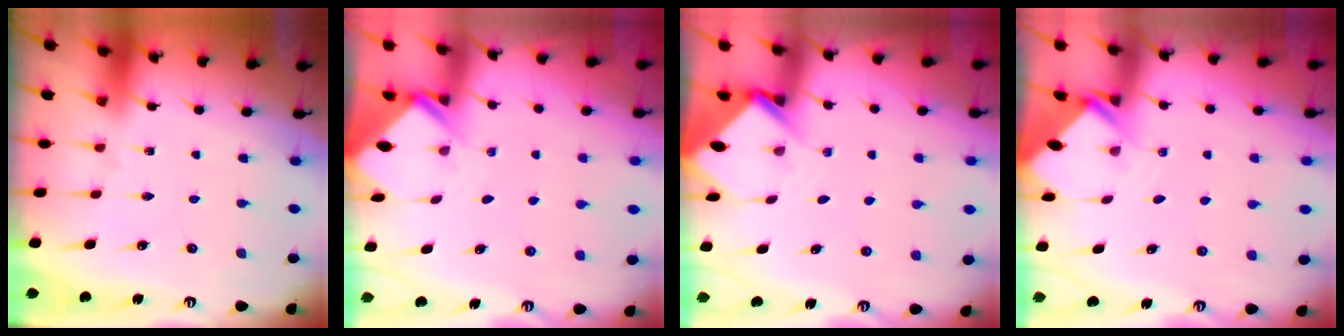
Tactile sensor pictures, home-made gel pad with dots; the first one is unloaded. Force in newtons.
{"total": 2.7, "press": 2.7, "slide": 0.1}
{"total": 3.3, "press": 3.3, "slide": 0.3}
{"total": 2.2, "press": 2.2, "slide": 0.1}